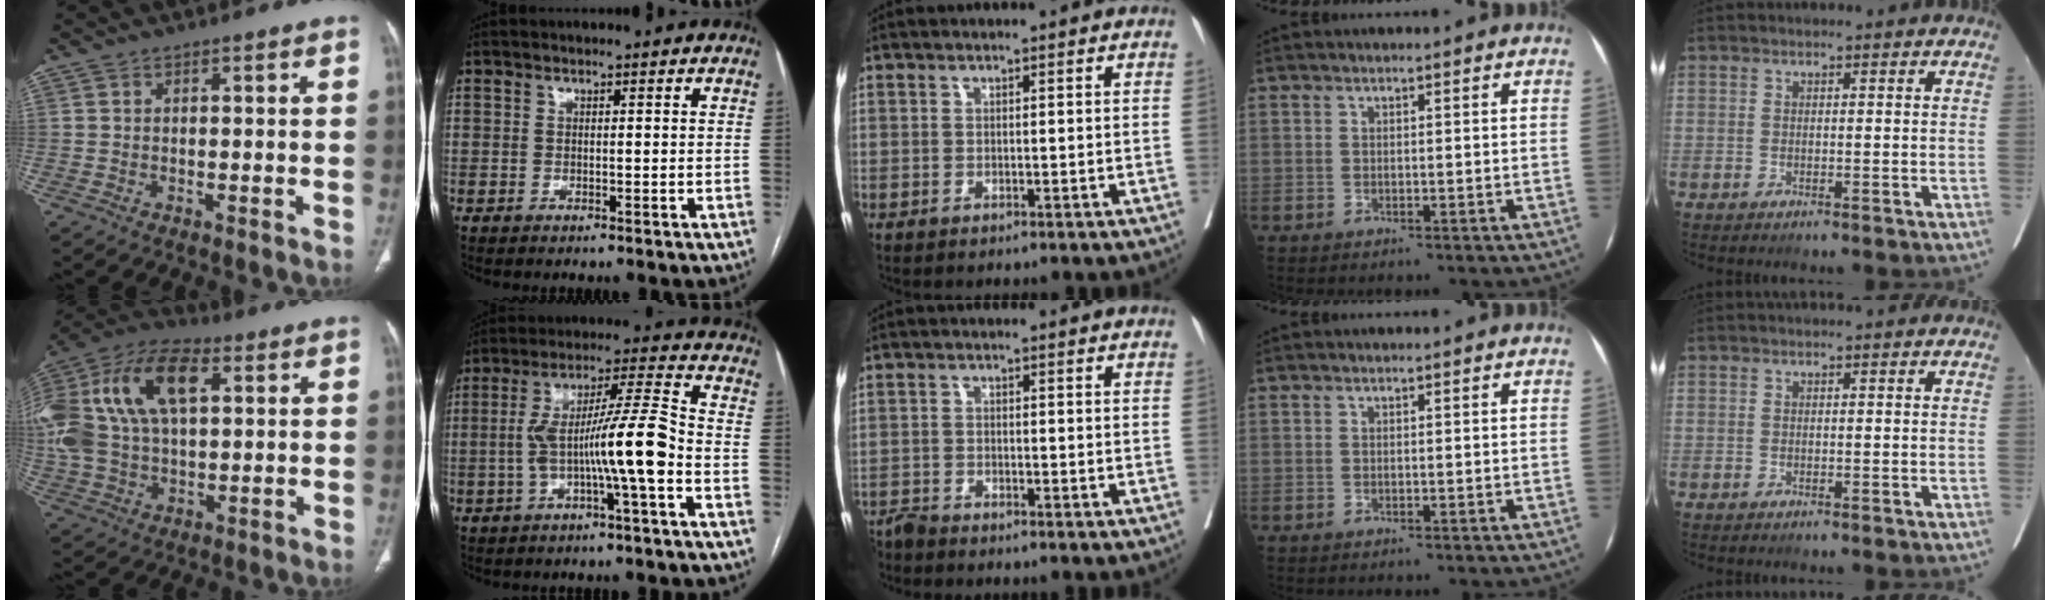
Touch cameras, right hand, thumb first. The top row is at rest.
{"thumb": {"total": 26.1, "force": [6.9, 15.0, 20.3], "torque": [-0.450, 0.038, 0.123]}, "index": {"total": 11.6, "force": [-2.8, 0.1, 11.3], "torque": [-0.203, 0.024, -0.050]}, "middle": {"total": 2.1, "force": [-2.1, 0.0, 0.0], "torque": [0.003, -0.009, -0.042]}}